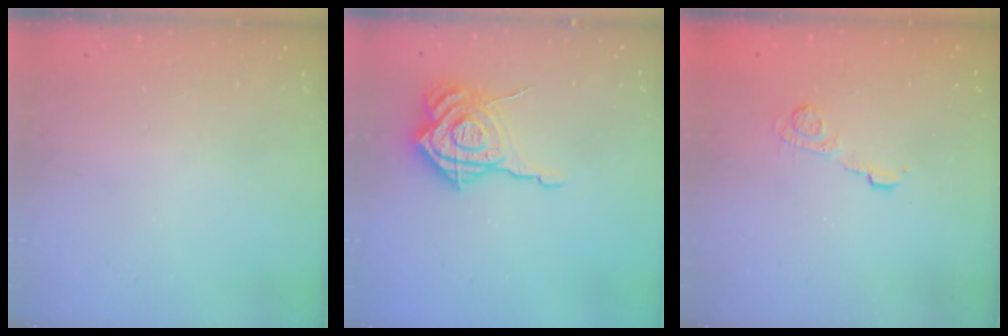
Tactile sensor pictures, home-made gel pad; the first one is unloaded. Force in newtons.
{"total": 16.6, "press": 16.5, "slide": 1.6}
{"total": 5.0, "press": 4.9, "slide": 0.7}